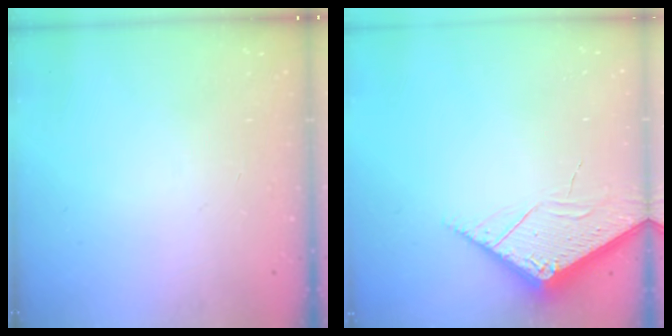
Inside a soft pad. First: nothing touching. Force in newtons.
{"total": 3.9, "press": 3.9, "slide": 0.4}